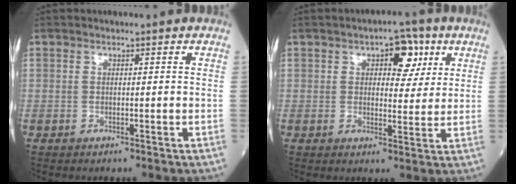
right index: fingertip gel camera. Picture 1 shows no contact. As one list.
[{"total": 6.1, "force": [2.7, 3.0, 4.6], "torque": [-0.056, 0.011, 0.036]}]